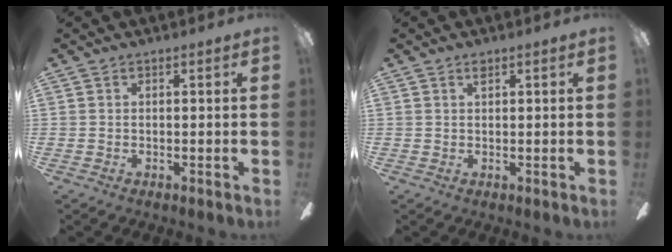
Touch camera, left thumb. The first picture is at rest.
{"total": 1.1, "force": [0.8, 0.4, 0.6], "torque": [-0.006, -0.001, 0.013]}